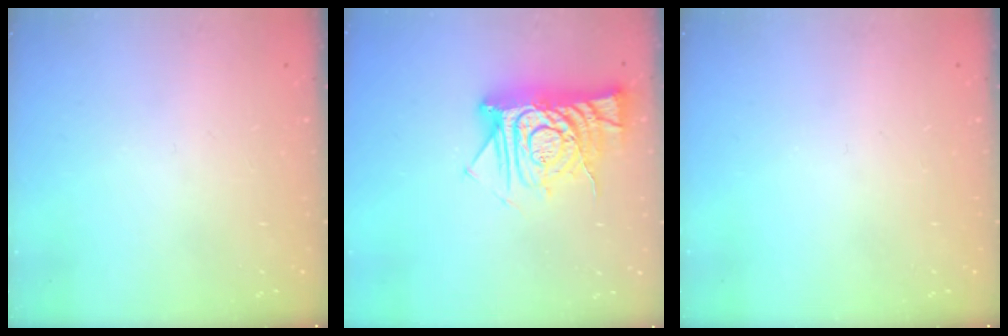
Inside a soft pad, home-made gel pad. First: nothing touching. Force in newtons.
{"total": 12.6, "press": 12.6, "slide": 1.1}
{"total": 0.0}